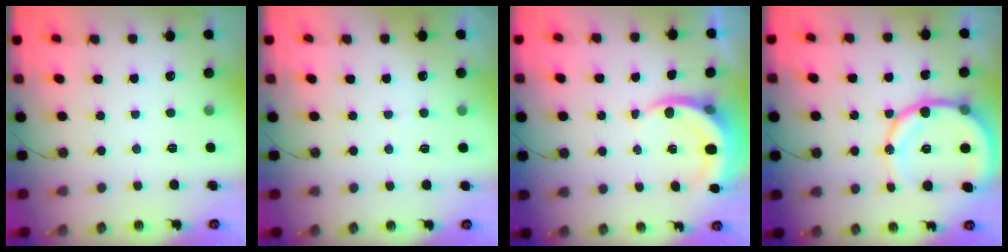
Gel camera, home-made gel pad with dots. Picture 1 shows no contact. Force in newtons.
{"total": 2.8, "press": 2.6, "slide": 1.1}
{"total": 5.3, "press": 5.2, "slide": 0.4}
{"total": 15.7, "press": 15.5, "slide": 2.8}